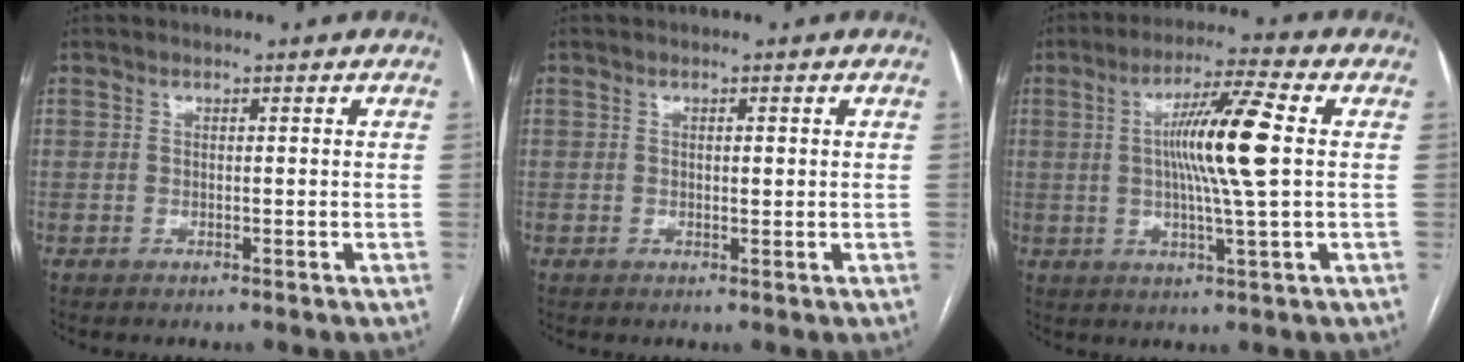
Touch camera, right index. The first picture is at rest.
{"total": 1.0, "force": [0.2, 0.3, 0.9], "torque": [-0.016, 0.000, 0.004]}
{"total": 11.2, "force": [1.2, -0.6, 11.1], "torque": [-0.199, 0.003, 0.018]}